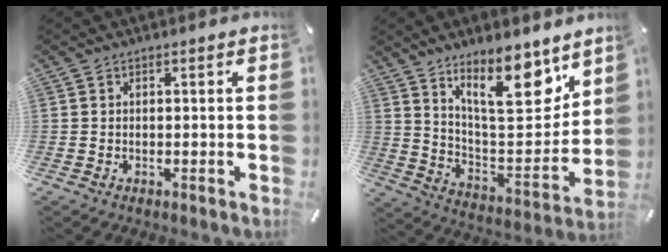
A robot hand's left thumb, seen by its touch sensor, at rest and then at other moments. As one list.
[{"total": 17.6, "force": [12.5, 6.3, 10.6], "torque": [-0.154, -0.091, 0.207]}]